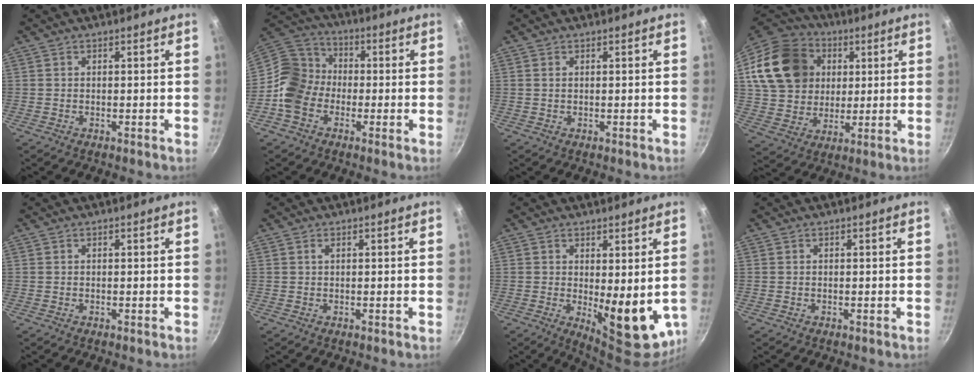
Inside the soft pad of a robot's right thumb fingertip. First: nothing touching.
{"total": 11.8, "force": [-2.8, 9.7, 6.0], "torque": [-0.087, 0.037, -0.077]}
{"total": 0.6, "force": [0.3, 0.3, 0.5], "torque": [-0.010, 0.001, 0.005]}
{"total": 22.1, "force": [6.0, 17.9, 11.4], "torque": [-0.199, 0.016, 0.117]}
{"total": 0.0}
{"total": 0.5, "force": [0.3, 0.2, 0.4], "torque": [-0.008, 0.001, 0.005]}
{"total": 11.8, "force": [-0.5, 4.7, 10.8], "torque": [-0.122, -0.021, 0.006]}
{"total": 0.0}